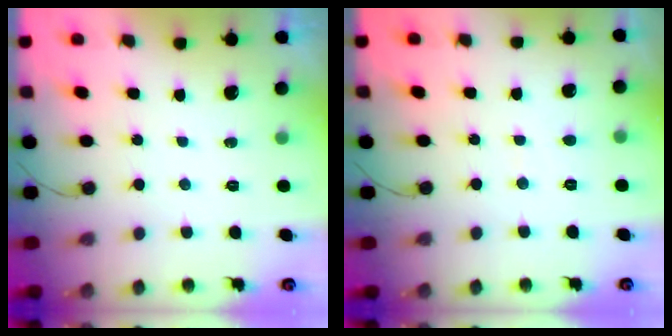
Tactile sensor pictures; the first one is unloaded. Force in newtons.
{"total": 0.7, "press": 0.7, "slide": 0.0}